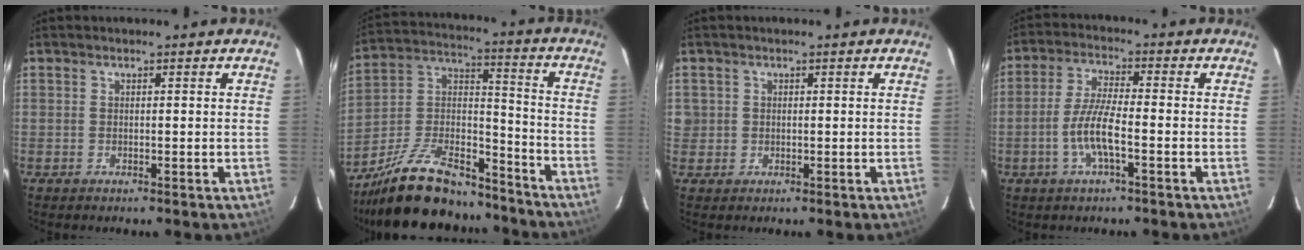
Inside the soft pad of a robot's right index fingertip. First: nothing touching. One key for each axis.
{"total": 22.9, "fx": -17.5, "fy": 8.7, "fz": 11.9, "tx": -0.235, "ty": 0.021, "tz": -0.278}
{"total": 2.0, "fx": 0.1, "fy": 2.0, "fz": 0.1, "tx": 0.006, "ty": 0.006, "tz": 0.002}
{"total": 7.1, "fx": -2.6, "fy": 1.2, "fz": 6.5, "tx": -0.135, "ty": -0.001, "tz": -0.051}